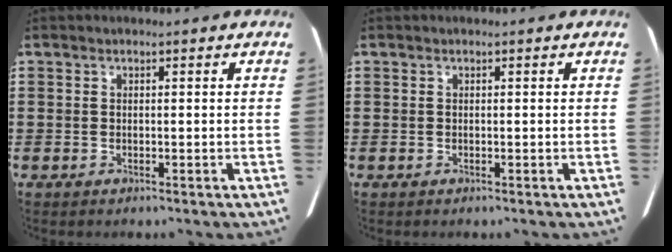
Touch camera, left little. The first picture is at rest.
{"total": 0.0}